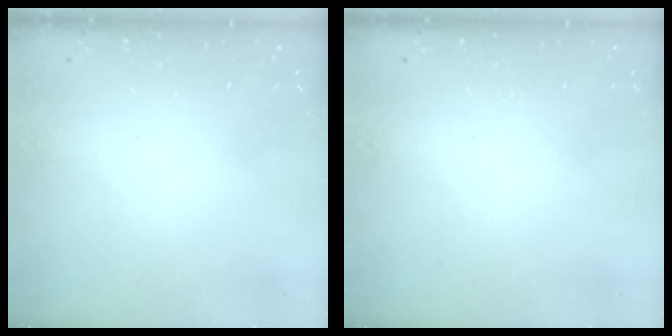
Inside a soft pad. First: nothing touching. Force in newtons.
{"total": 0.0}